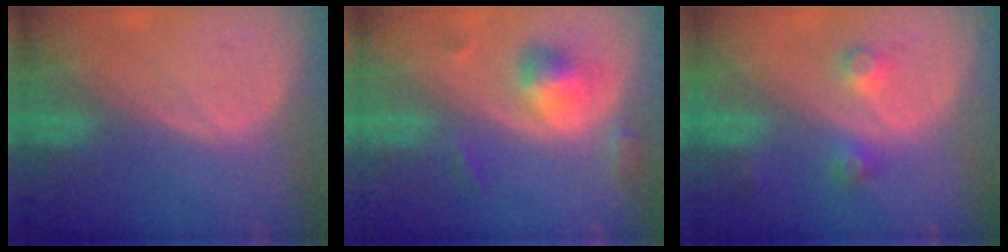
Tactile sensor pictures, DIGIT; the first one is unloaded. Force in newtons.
{"total": 5.7, "press": 5.4, "slide": 1.8}
{"total": 3.6, "press": 3.6, "slide": 0.6}